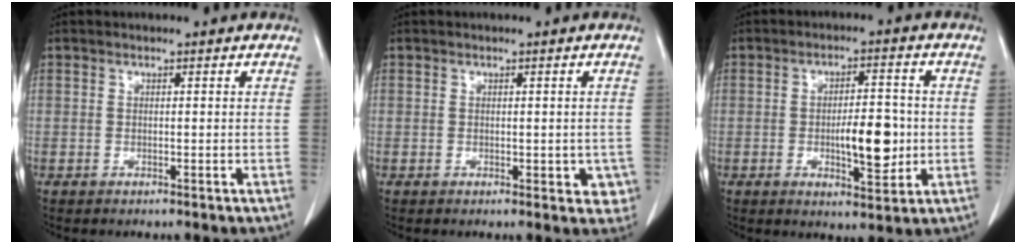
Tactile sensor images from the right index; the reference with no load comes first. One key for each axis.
{"total": 3.9, "fx": -0.8, "fy": 2.2, "fz": 3.1, "tx": -0.010, "ty": 0.002, "tz": -0.004}
{"total": 8.0, "fx": -1.1, "fy": 2.7, "fz": 7.5, "tx": -0.117, "ty": -0.002, "tz": -0.013}